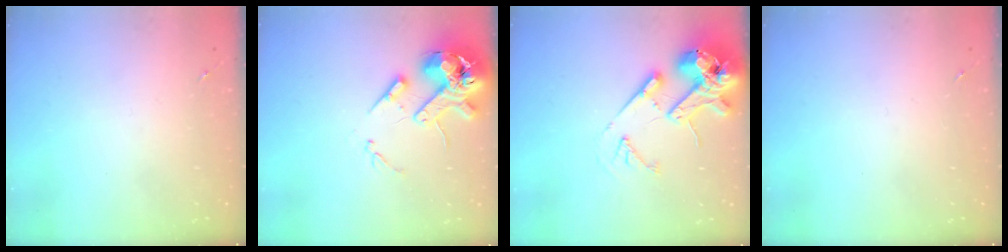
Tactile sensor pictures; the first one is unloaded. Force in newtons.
{"total": 15.7, "press": 15.5, "slide": 2.3}
{"total": 17.1, "press": 16.8, "slide": 2.7}
{"total": 0.0}